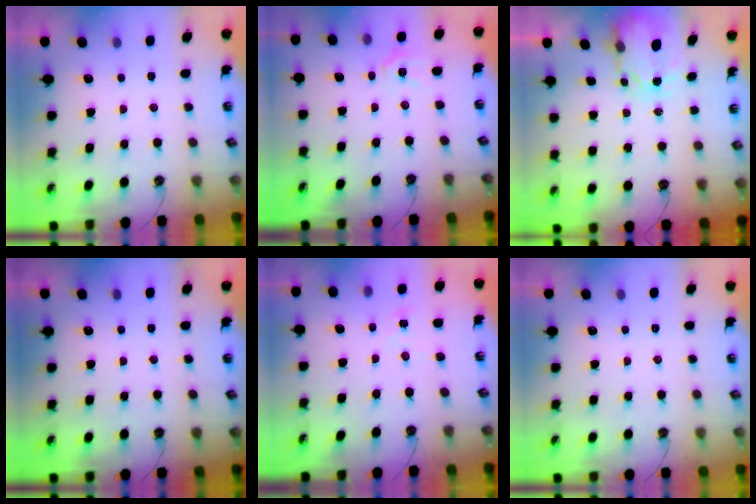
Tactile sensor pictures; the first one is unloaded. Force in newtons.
{"total": 6.9, "press": 6.9, "slide": 0.7}
{"total": 3.9, "press": 3.9, "slide": 0.0}
{"total": 0.0}
{"total": 3.2, "press": 3.2, "slide": 0.4}
{"total": 0.0}